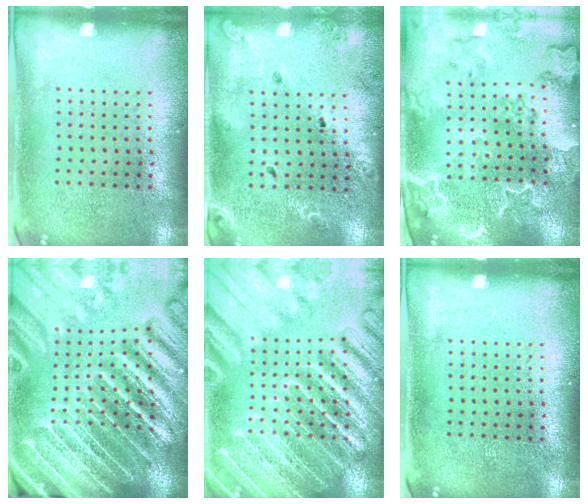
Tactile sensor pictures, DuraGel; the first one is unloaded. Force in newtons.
{"total": 1.5, "press": 1.5, "slide": 0.1}
{"total": 3.3, "press": 2.9, "slide": 1.5}
{"total": 5.5, "press": 4.8, "slide": 2.7}
{"total": 6.2, "press": 6.2, "slide": 0.8}
{"total": 0.0}